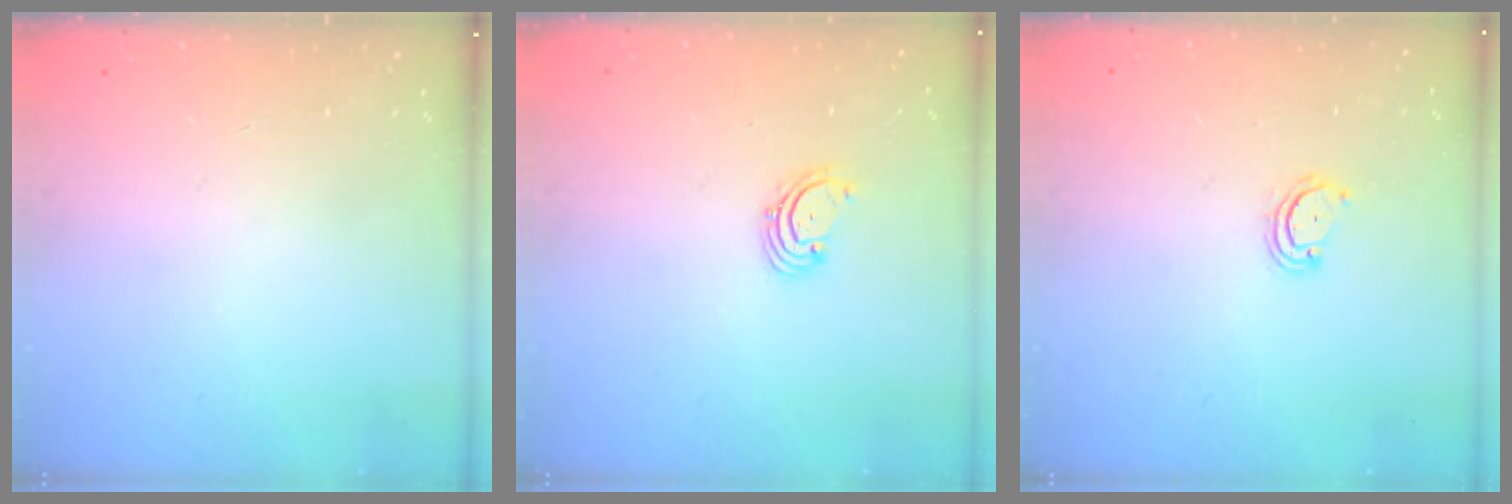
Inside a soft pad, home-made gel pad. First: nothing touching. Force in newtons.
{"total": 1.8, "press": 1.7, "slide": 0.6}
{"total": 3.7, "press": 3.7, "slide": 0.3}